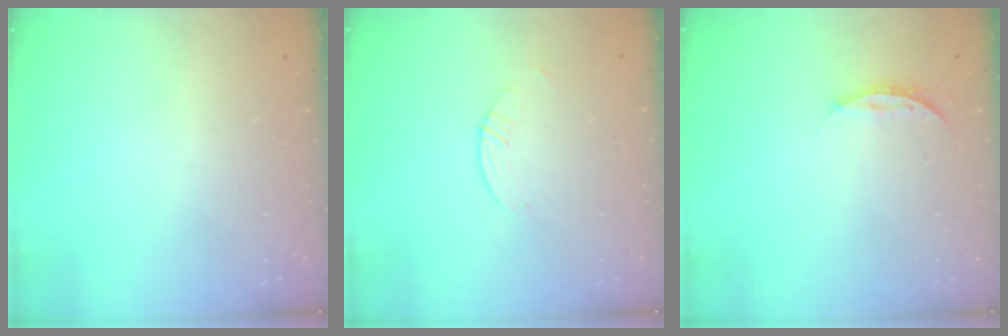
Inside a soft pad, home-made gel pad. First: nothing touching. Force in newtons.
{"total": 0.8, "press": 0.8, "slide": 0.2}
{"total": 4.0, "press": 3.9, "slide": 0.5}